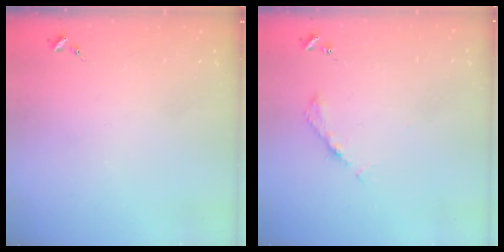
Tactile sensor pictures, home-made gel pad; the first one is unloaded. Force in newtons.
{"total": 5.3, "press": 5.3, "slide": 0.5}